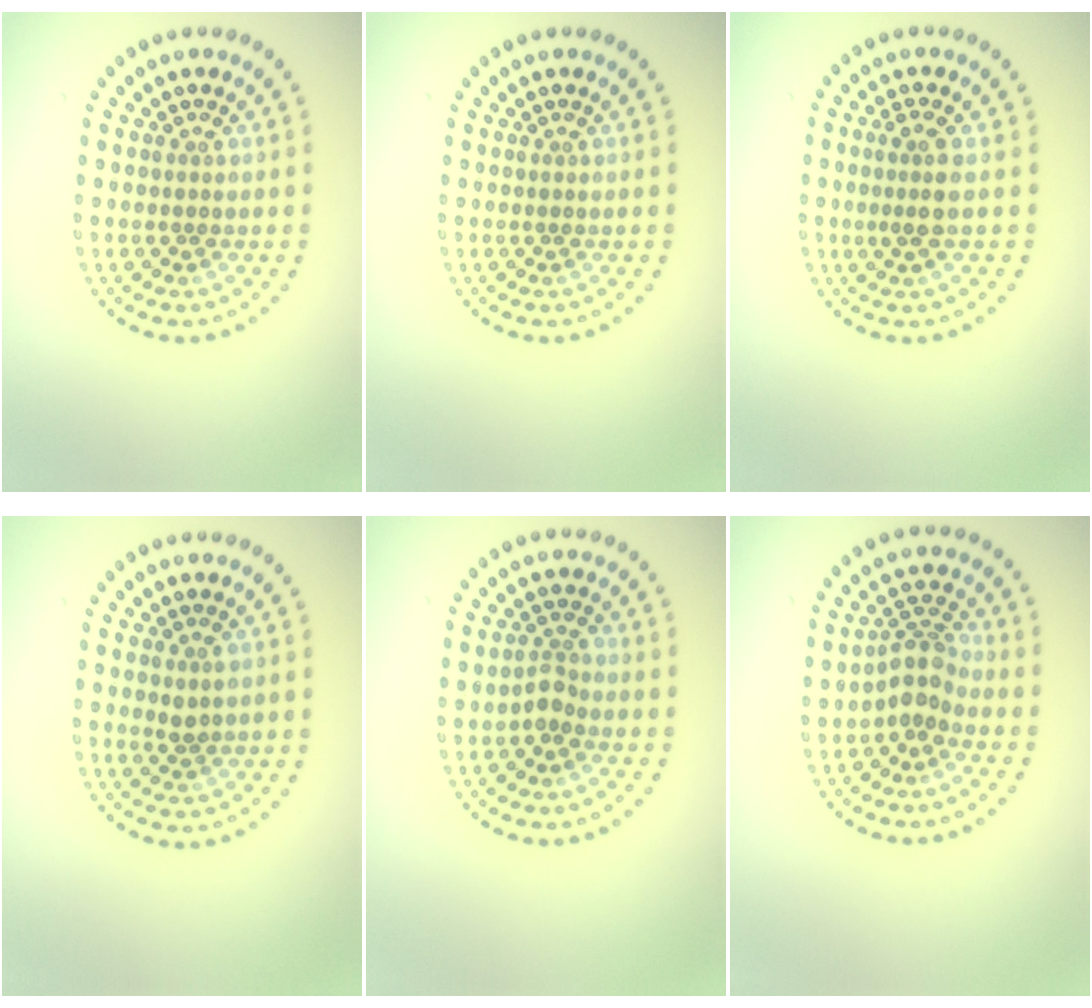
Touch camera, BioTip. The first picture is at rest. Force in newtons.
{"total": 0.0}
{"total": 2.0, "press": 1.6, "slide": 1.2}
{"total": 0.9, "press": 0.9, "slide": 0.2}
{"total": 1.6, "press": 1.2, "slide": 1.0}
{"total": 2.7, "press": 2.0, "slide": 1.8}